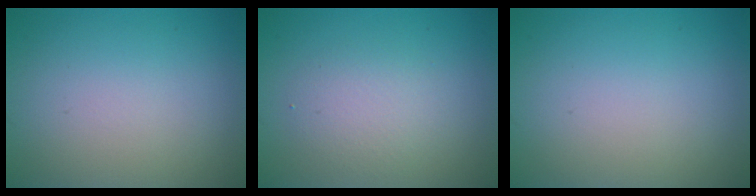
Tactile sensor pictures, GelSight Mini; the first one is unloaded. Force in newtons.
{"total": 2.3, "press": 2.3, "slide": 0.0}
{"total": 0.0}